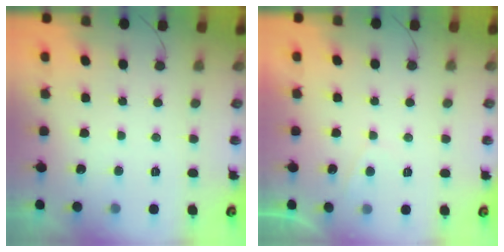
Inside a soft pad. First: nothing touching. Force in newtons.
{"total": 0.7, "press": 0.4, "slide": 0.5}